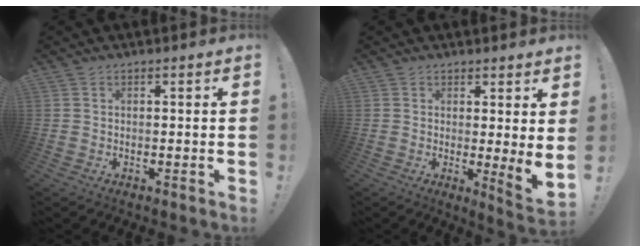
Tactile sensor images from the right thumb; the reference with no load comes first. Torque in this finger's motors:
{"motor_torque": [-0.42, 0.48, 0.73, 0.16, 0.00]}